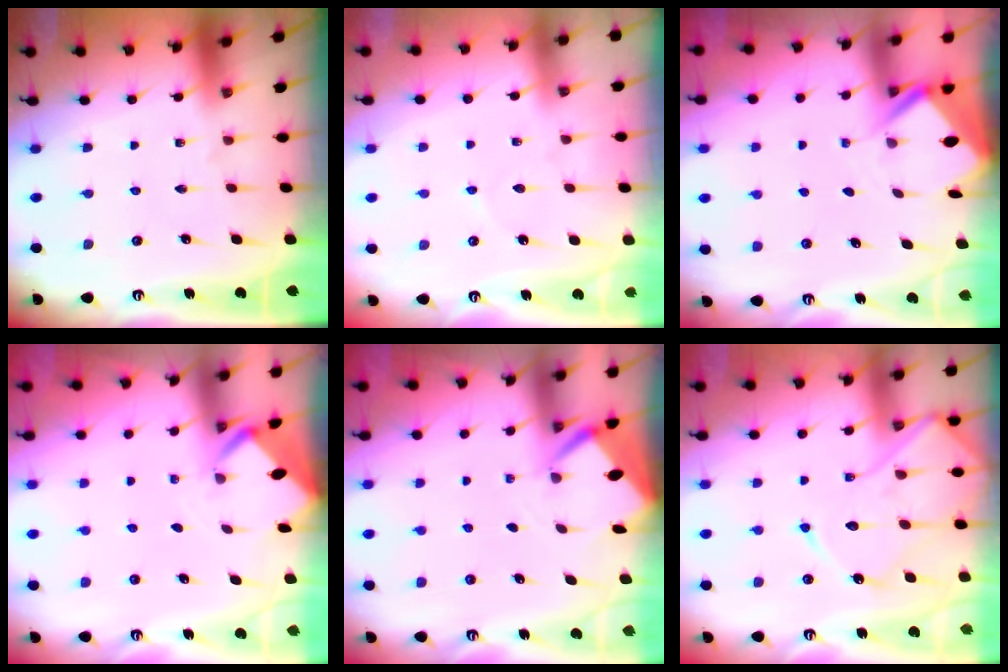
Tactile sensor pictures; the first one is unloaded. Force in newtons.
{"total": 3.0, "press": 3.0, "slide": 0.5}
{"total": 3.0, "press": 3.0, "slide": 0.3}
{"total": 2.2, "press": 2.2, "slide": 0.2}
{"total": 2.5, "press": 2.5, "slide": 0.3}
{"total": 14.0, "press": 14.0, "slide": 1.3}